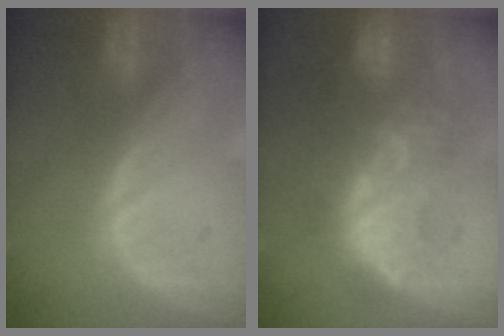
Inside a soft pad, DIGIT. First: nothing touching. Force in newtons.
{"total": 9.5, "press": 9.2, "slide": 2.1}